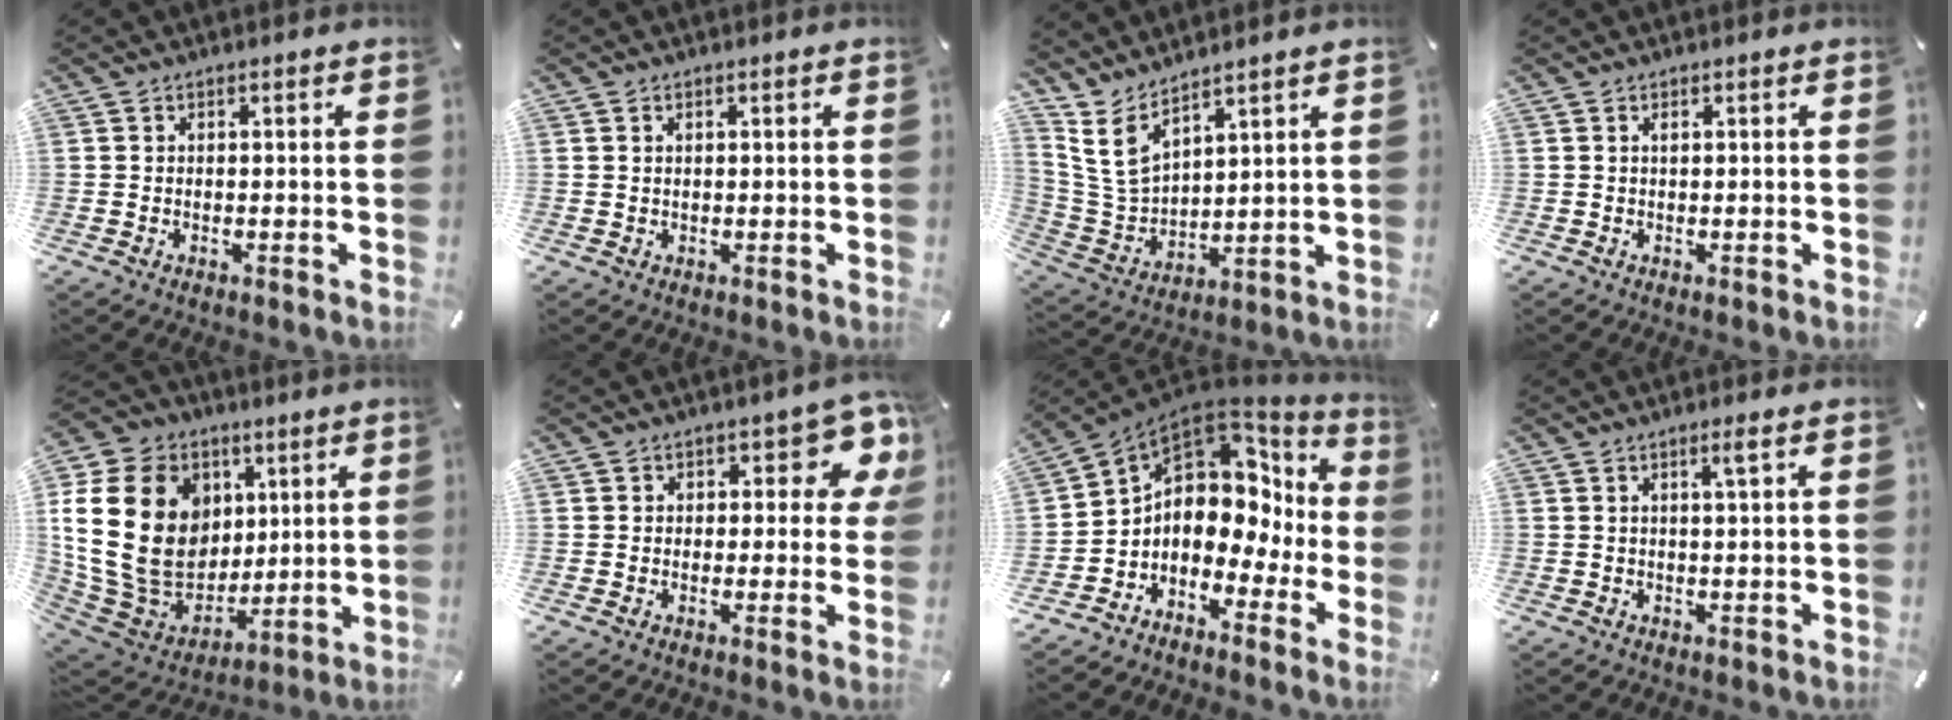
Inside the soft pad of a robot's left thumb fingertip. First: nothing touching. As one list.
[{"total": 0.7, "force": [0.2, 0.6, 0.3], "torque": [-0.006, 0.005, 0.004]}, {"total": 8.6, "force": [6.2, 4.2, 4.2], "torque": [-0.118, -0.032, 0.117]}, {"total": 0.6, "force": [0.2, 0.2, 0.5], "torque": [-0.011, 0.000, 0.004]}, {"total": 26.2, "force": [4.6, 20.5, 15.6], "torque": [-0.304, -0.018, 0.109]}, {"total": 8.2, "force": [3.2, 5.1, 5.6], "torque": [-0.057, -0.015, 0.050]}, {"total": 10.7, "force": [1.7, 8.5, 6.3], "torque": [-0.108, -0.028, 0.026]}, {"total": 2.4, "force": [1.0, -0.1, 2.1], "torque": [-0.043, 0.000, 0.015]}]